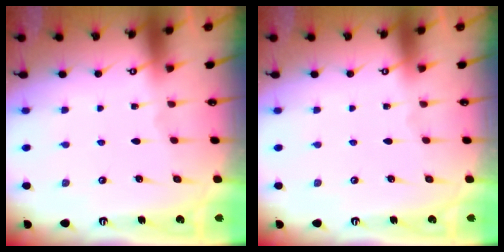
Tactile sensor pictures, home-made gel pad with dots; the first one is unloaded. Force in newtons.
{"total": 0.0}